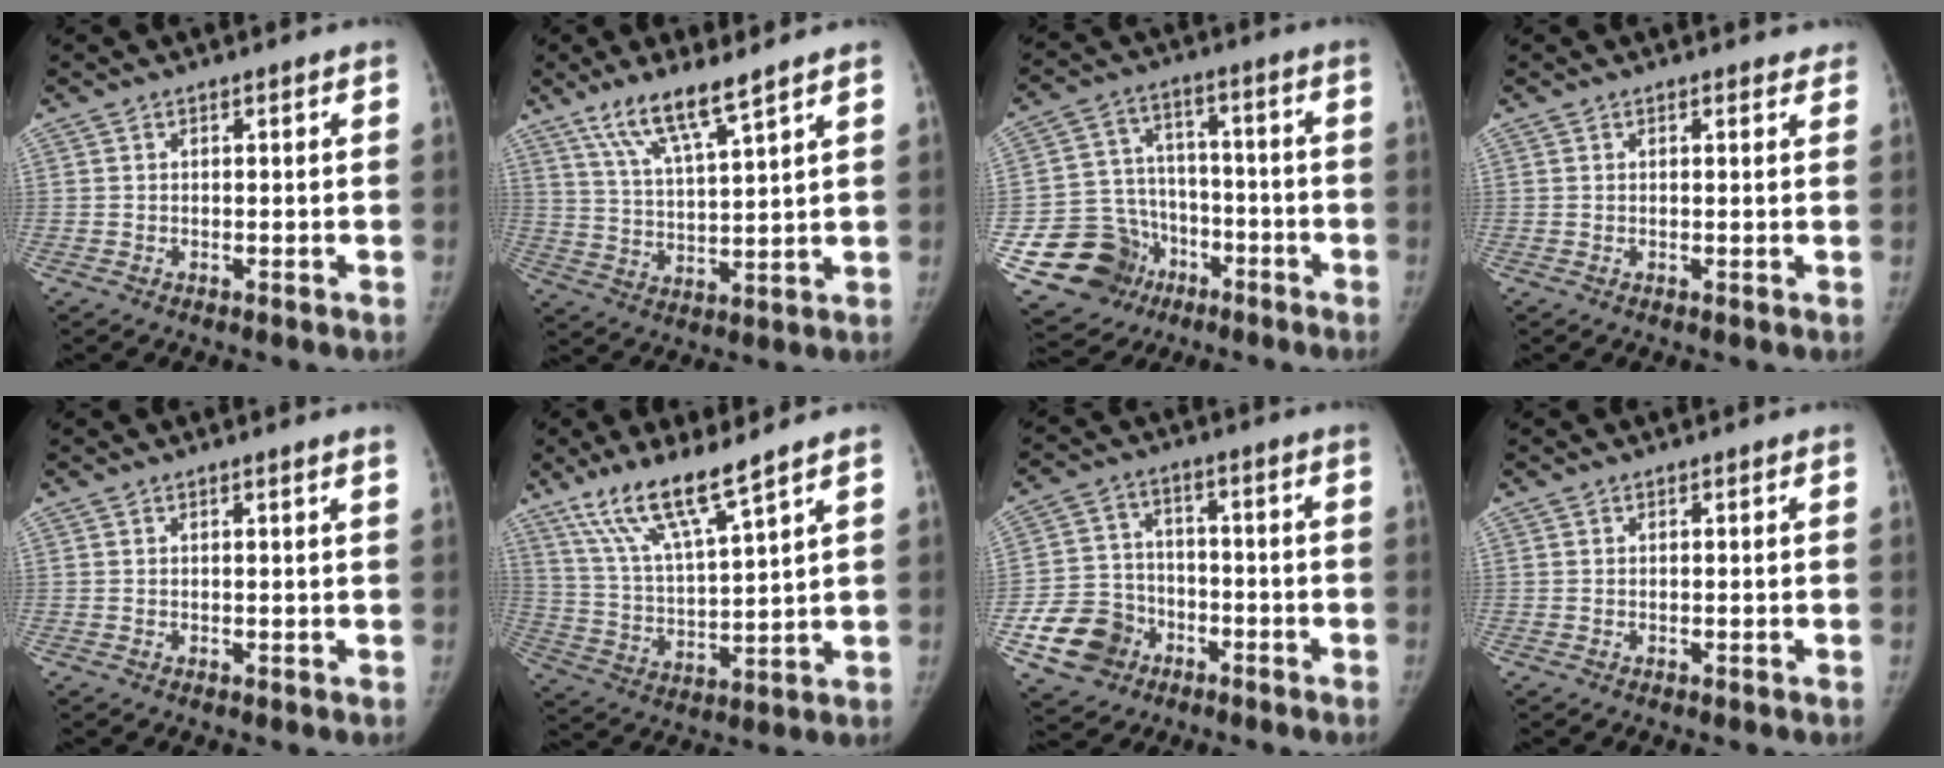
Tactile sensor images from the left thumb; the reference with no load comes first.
{"total": 9.7, "force": [6.9, 1.3, 6.7], "torque": [-0.120, -0.037, 0.139]}
{"total": 15.0, "force": [-6.3, 13.1, 3.8], "torque": [-0.033, 0.076, -0.091]}
{"total": 1.6, "force": [1.3, 0.6, 0.7], "torque": [0.001, -0.002, 0.010]}
{"total": 1.5, "force": [1.1, -0.3, 0.9], "torque": [-0.019, -0.001, 0.014]}
{"total": 12.6, "force": [9.2, 1.5, 8.5], "torque": [-0.155, -0.047, 0.186]}
{"total": 11.2, "force": [-5.2, 9.3, 3.4], "torque": [-0.035, 0.039, -0.088]}
{"total": 0.0}